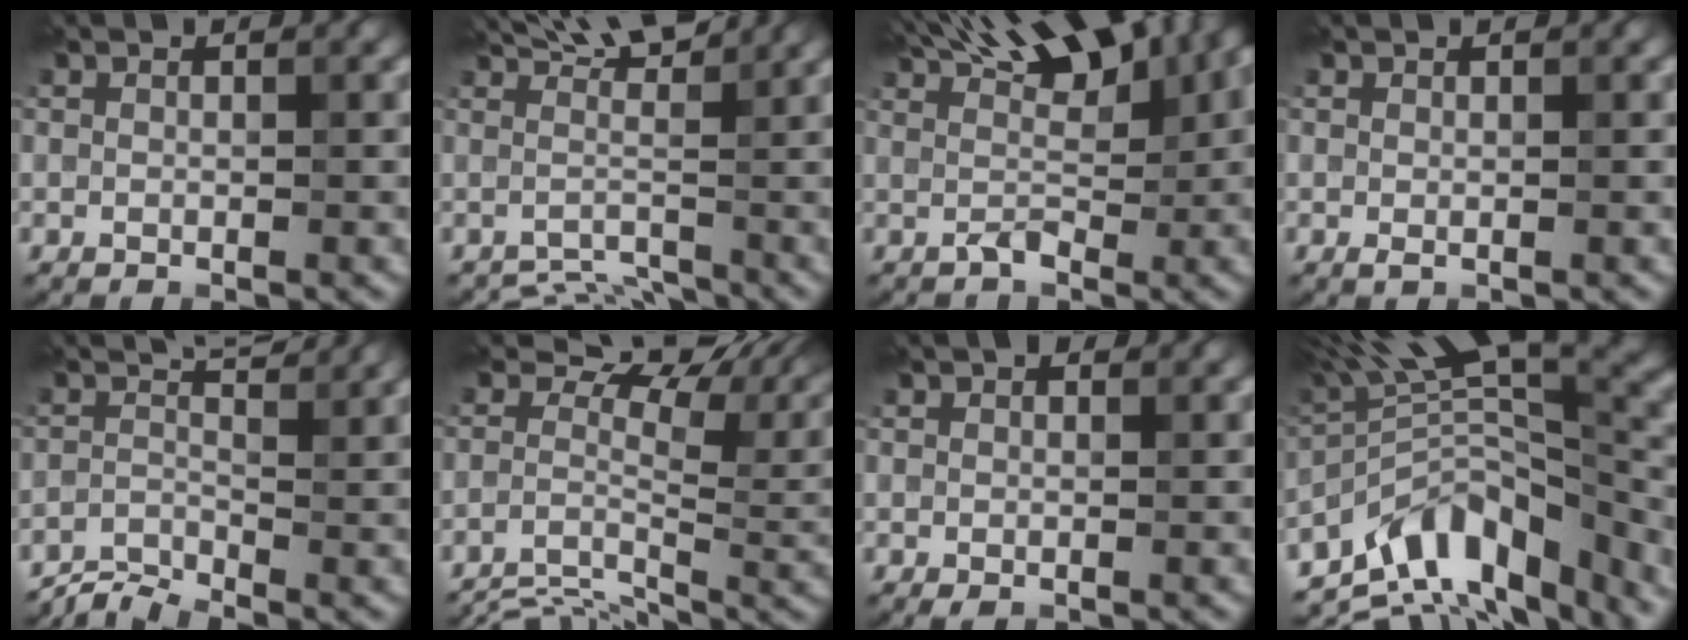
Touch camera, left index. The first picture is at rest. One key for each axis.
{"total": 3.6, "fx": 1.3, "fy": 1.3, "fz": 3.1, "tx": -0.045, "ty": -0.001, "tz": 0.015}
{"total": 7.3, "fx": 3.1, "fy": 3.1, "fz": 5.9, "tx": -0.085, "ty": 0.022, "tz": 0.048}
{"total": 0.6, "fx": -0.2, "fy": 0.2, "fz": 0.6, "tx": -0.011, "ty": 0.001, "tz": 0.000}
{"total": 2.4, "fx": -1.9, "fy": 0.5, "fz": 1.4, "tx": -0.028, "ty": 0.004, "tz": -0.046}
{"total": 7.2, "fx": -1.1, "fy": 4.0, "fz": 5.9, "tx": -0.086, "ty": -0.004, "tz": -0.022}
{"total": 1.1, "fx": 0.1, "fy": 0.7, "fz": 0.9, "tx": -0.014, "ty": 0.005, "tz": -0.001}
{"total": 11.5, "fx": -6.3, "fy": 4.4, "fz": 8.5, "tx": -0.146, "ty": 0.021, "tz": -0.103}